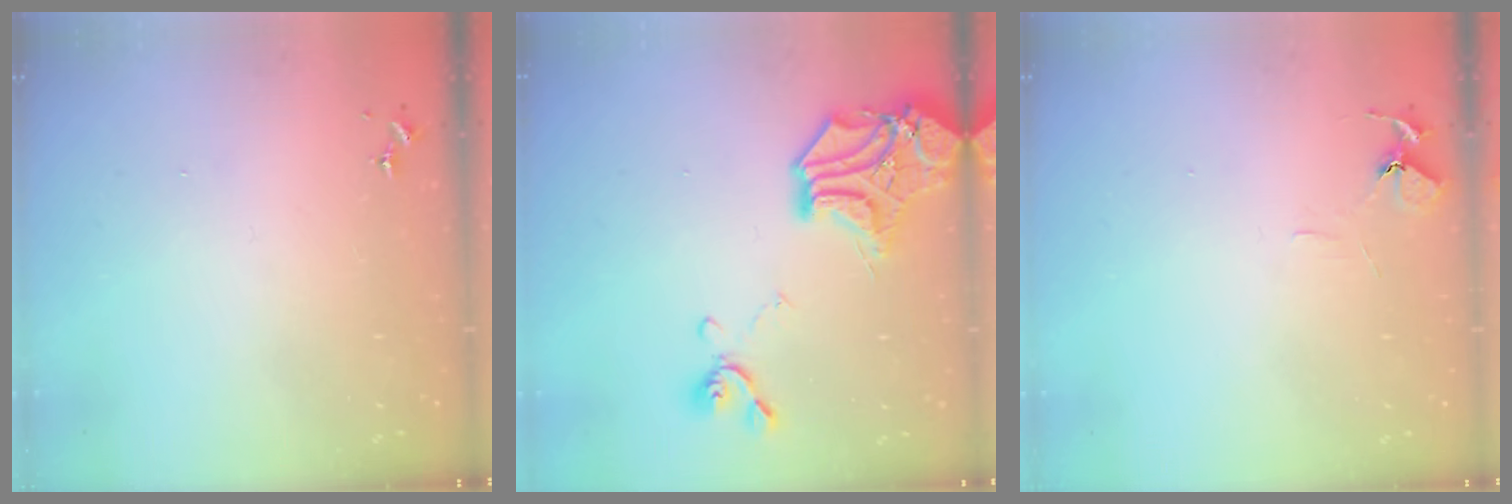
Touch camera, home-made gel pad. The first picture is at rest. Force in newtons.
{"total": 17.6, "press": 17.6, "slide": 1.5}
{"total": 5.8, "press": 5.8, "slide": 0.6}